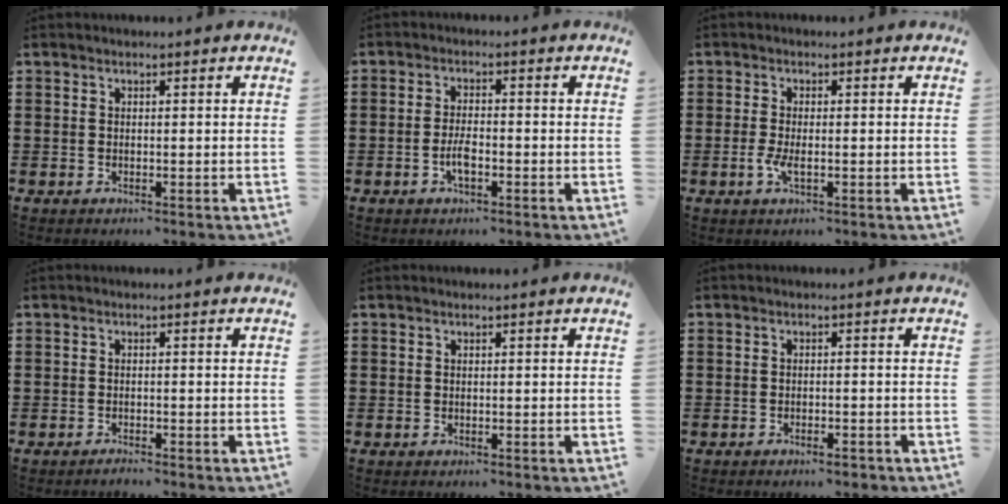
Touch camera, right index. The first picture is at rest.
{"total": 3.3, "force": [-1.3, 1.1, 2.9], "torque": [-0.066, -0.002, -0.027]}
{"total": 2.5, "force": [-0.7, 0.6, 2.3], "torque": [-0.055, -0.007, -0.017]}
{"total": 1.1, "force": [-1.1, -0.1, 0.1], "torque": [-0.006, -0.004, -0.021]}
{"total": 0.0}
{"total": 1.5, "force": [-1.4, 0.1, 0.6], "torque": [-0.015, -0.005, -0.027]}